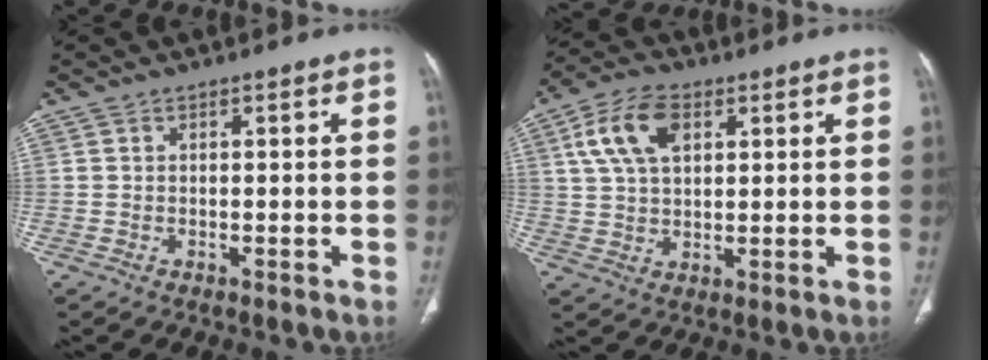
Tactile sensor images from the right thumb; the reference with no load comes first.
{"total": 10.4, "force": [3.9, 6.0, 7.6], "torque": [-0.139, 0.003, 0.071]}